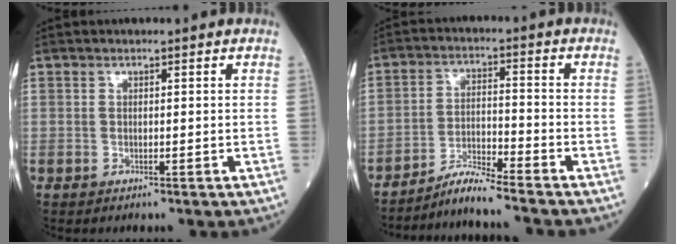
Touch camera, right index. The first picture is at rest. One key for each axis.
{"total": 5.7, "fx": -5.3, "fy": -1.3, "fz": 1.7, "tx": -0.033, "ty": -0.017, "tz": -0.099}